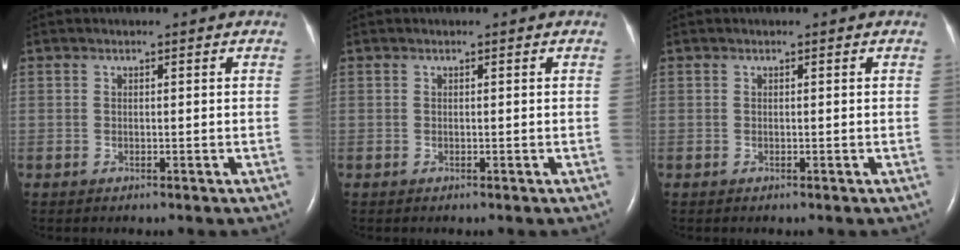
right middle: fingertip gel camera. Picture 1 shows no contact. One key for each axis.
{"total": 0.0}
{"total": 0.0}